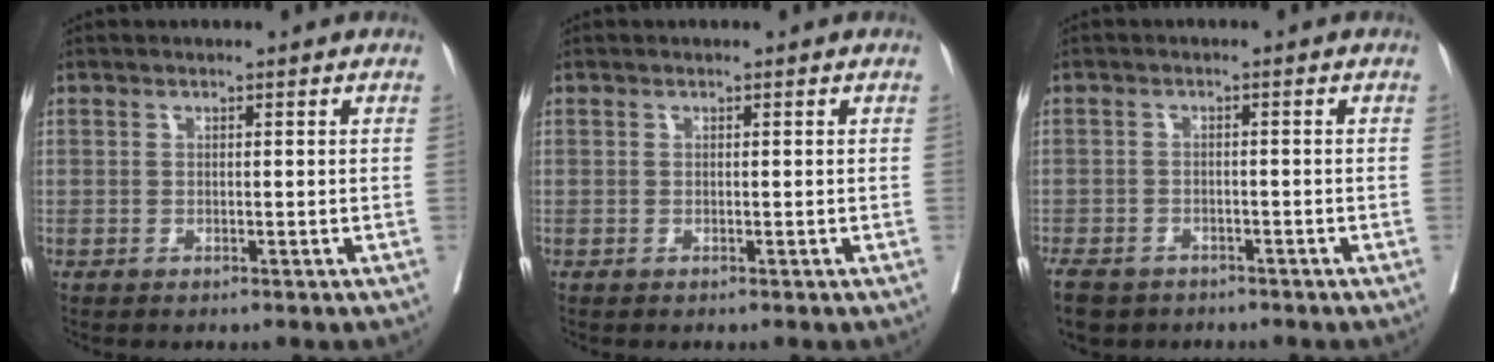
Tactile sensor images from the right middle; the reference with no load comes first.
{"total": 0.0}
{"total": 6.9, "force": [-5.2, 3.9, 2.5], "torque": [-0.052, -0.005, -0.077]}